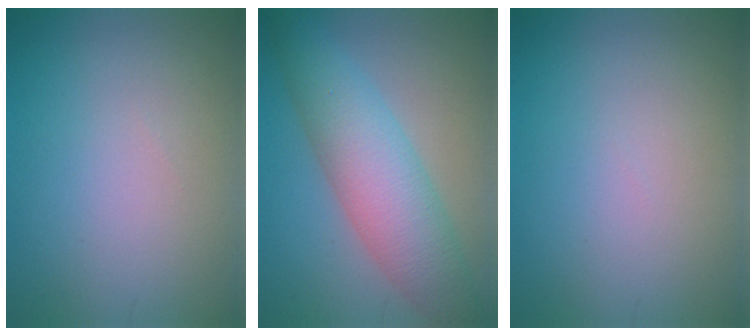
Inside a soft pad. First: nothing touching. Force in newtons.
{"total": 7.1, "press": 7.1, "slide": 0.4}
{"total": 0.0}